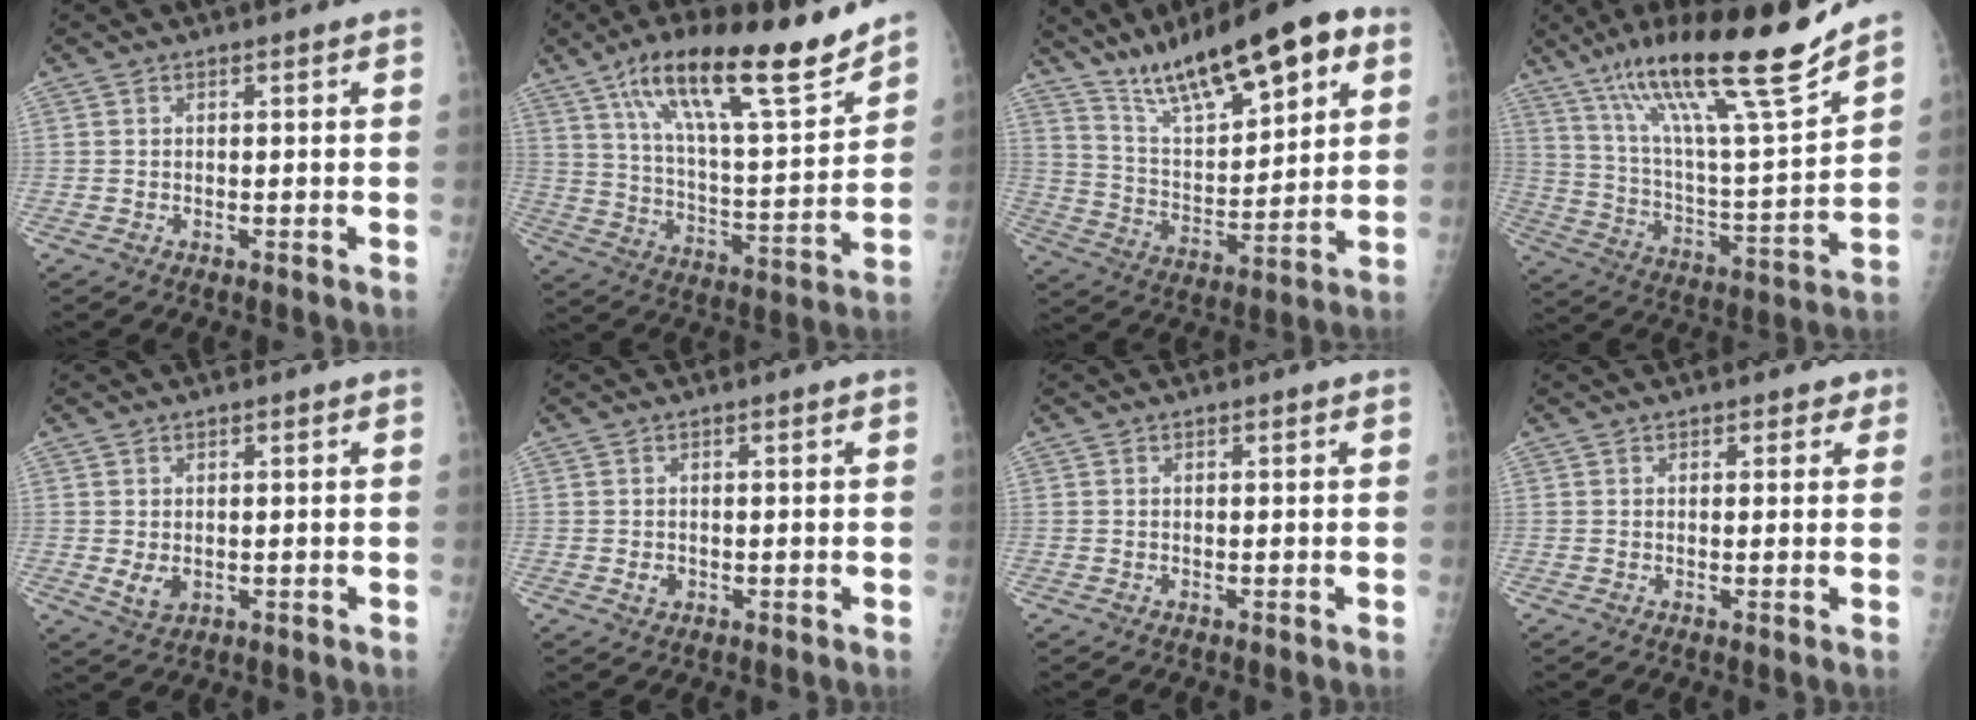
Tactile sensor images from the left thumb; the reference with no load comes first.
{"total": 21.4, "force": [14.6, 4.9, 14.9], "torque": [-0.225, -0.063, 0.247]}
{"total": 20.1, "force": [11.9, 6.3, 14.8], "torque": [-0.206, -0.036, 0.209]}
{"total": 23.6, "force": [16.5, 2.4, 16.6], "torque": [-0.258, -0.066, 0.288]}
{"total": 2.9, "force": [-0.1, 2.1, 2.0], "torque": [-0.031, -0.008, 0.007]}
{"total": 1.3, "force": [-0.3, 1.2, 0.6], "torque": [-0.006, 0.001, 0.000]}
{"total": 0.0}
{"total": 1.8, "force": [1.1, 1.3, 0.6], "torque": [0.015, -0.002, 0.008]}